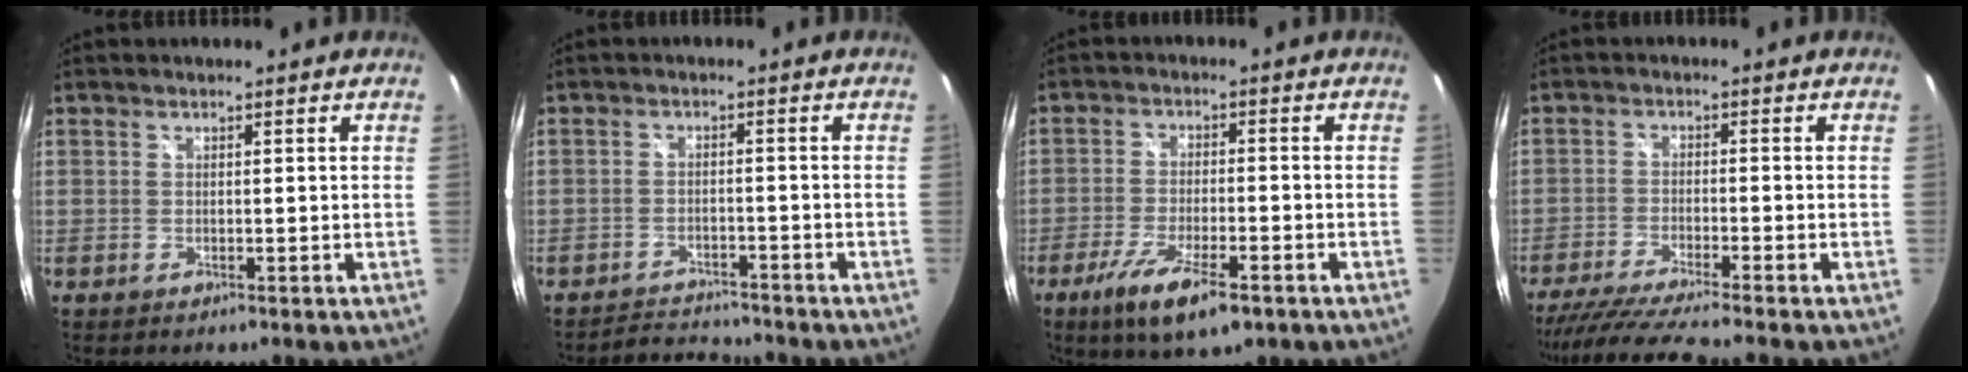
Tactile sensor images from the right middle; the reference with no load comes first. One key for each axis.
{"total": 5.5, "fx": -5.4, "fy": 0.7, "fz": 0.4, "tx": -0.026, "ty": 0.003, "tz": -0.090}
{"total": 10.6, "fx": -6.2, "fy": 2.7, "fz": 8.1, "tx": -0.175, "ty": -0.034, "tz": -0.110}
{"total": 10.9, "fx": -9.5, "fy": -0.8, "fz": 5.4, "tx": -0.119, "ty": -0.029, "tz": -0.164}